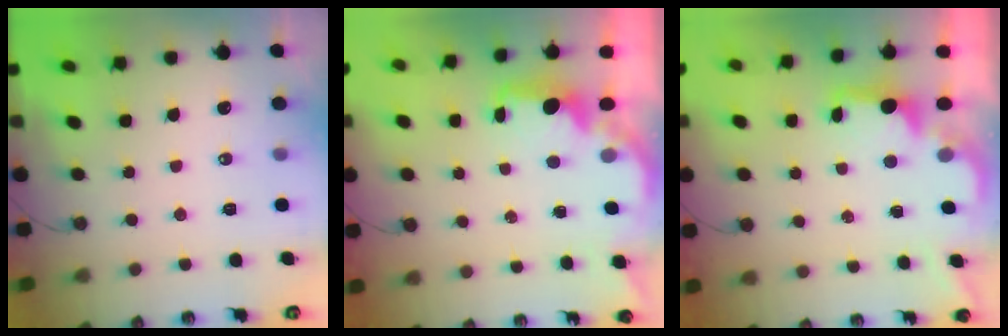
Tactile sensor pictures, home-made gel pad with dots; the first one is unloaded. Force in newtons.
{"total": 2.8, "press": 2.6, "slide": 0.9}
{"total": 1.8, "press": 1.6, "slide": 0.7}